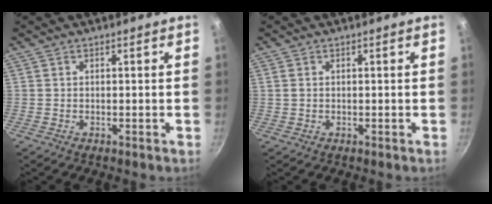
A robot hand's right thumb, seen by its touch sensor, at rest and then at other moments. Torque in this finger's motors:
{"motor_torque": [0.20, -0.11, -0.31, 0.13, 0.09]}